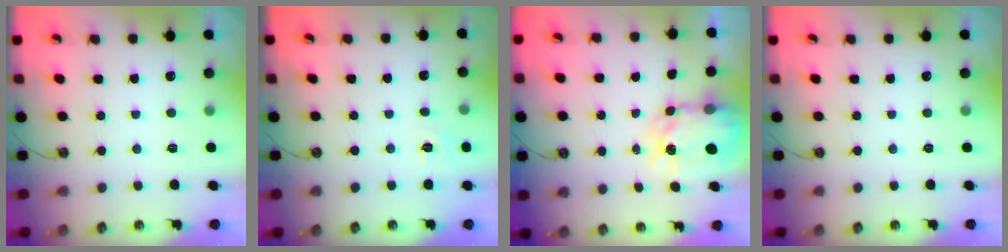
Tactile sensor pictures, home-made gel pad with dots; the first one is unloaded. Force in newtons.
{"total": 6.2, "press": 6.1, "slide": 0.6}
{"total": 5.4, "press": 5.4, "slide": 0.6}
{"total": 0.0}